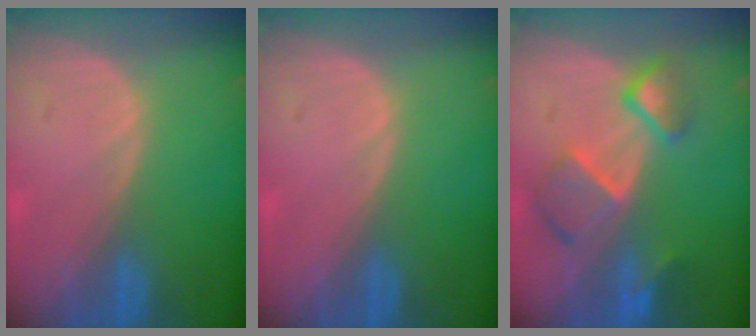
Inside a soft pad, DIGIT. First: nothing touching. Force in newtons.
{"total": 0.0}
{"total": 7.7, "press": 6.7, "slide": 3.8}